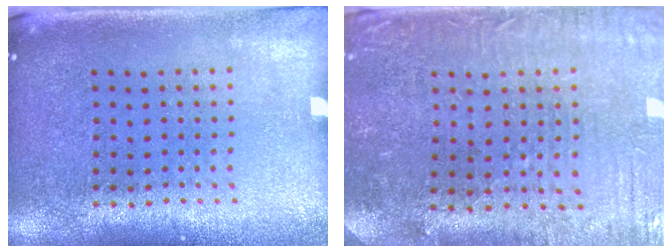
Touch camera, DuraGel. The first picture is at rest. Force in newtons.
{"total": 1.0, "press": 0.9, "slide": 0.4}